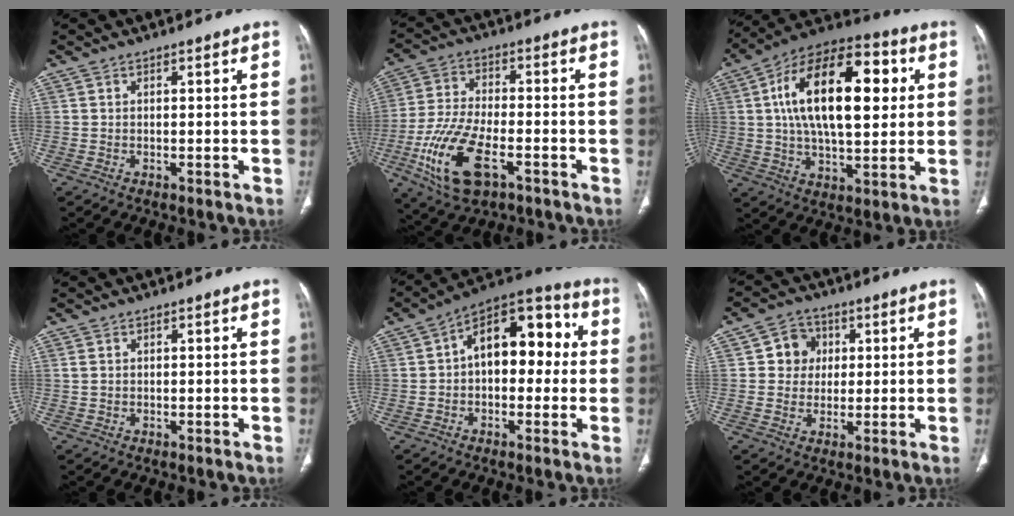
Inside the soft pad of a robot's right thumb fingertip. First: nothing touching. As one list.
[{"total": 15.2, "force": [-6.1, 7.1, 11.9], "torque": [-0.247, 0.011, -0.108]}, {"total": 24.1, "force": [4.8, 11.8, 20.4], "torque": [-0.320, 0.013, 0.068]}, {"total": 1.1, "force": [0.4, 0.8, 0.6], "torque": [-0.015, 0.004, 0.013]}, {"total": 15.3, "force": [1.4, 9.2, 12.1], "torque": [-0.135, 0.047, 0.008]}, {"total": 6.4, "force": [1.3, 6.0, 2.0], "torque": [0.006, 0.005, 0.017]}]